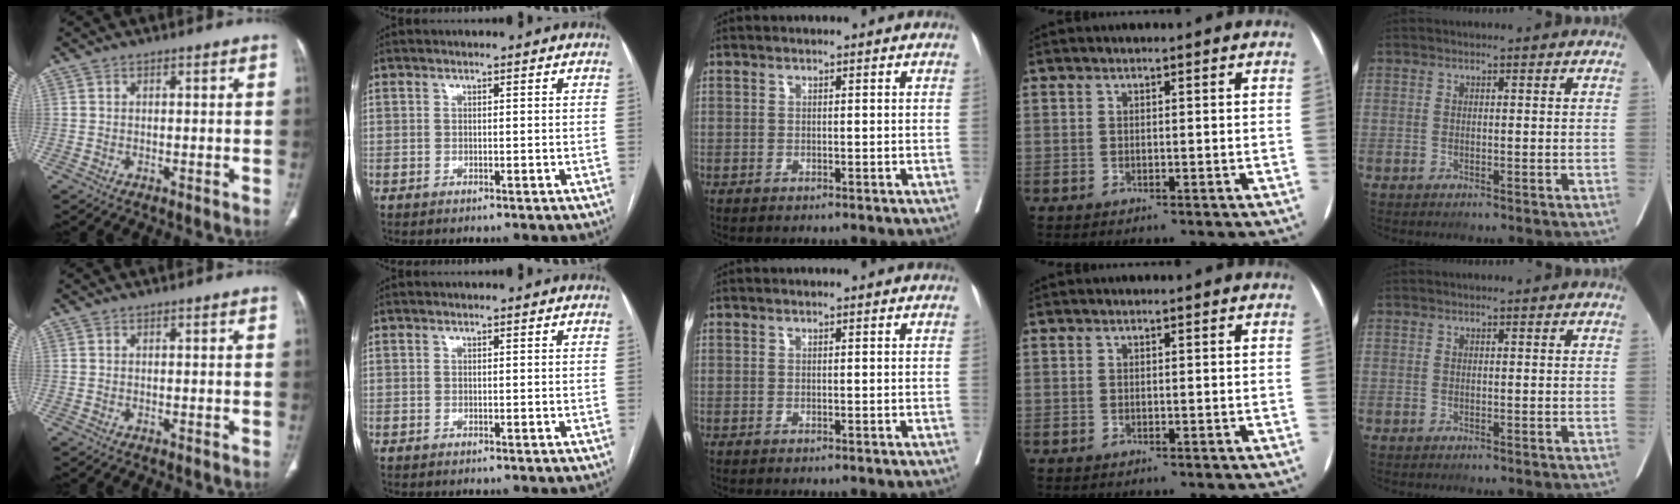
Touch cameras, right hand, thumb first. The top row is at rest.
{}